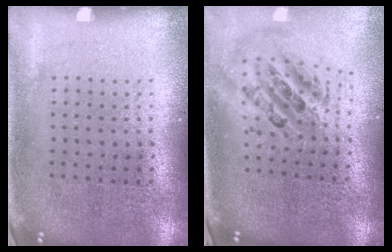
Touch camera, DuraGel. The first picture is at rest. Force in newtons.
{"total": 2.2, "press": 1.7, "slide": 1.4}